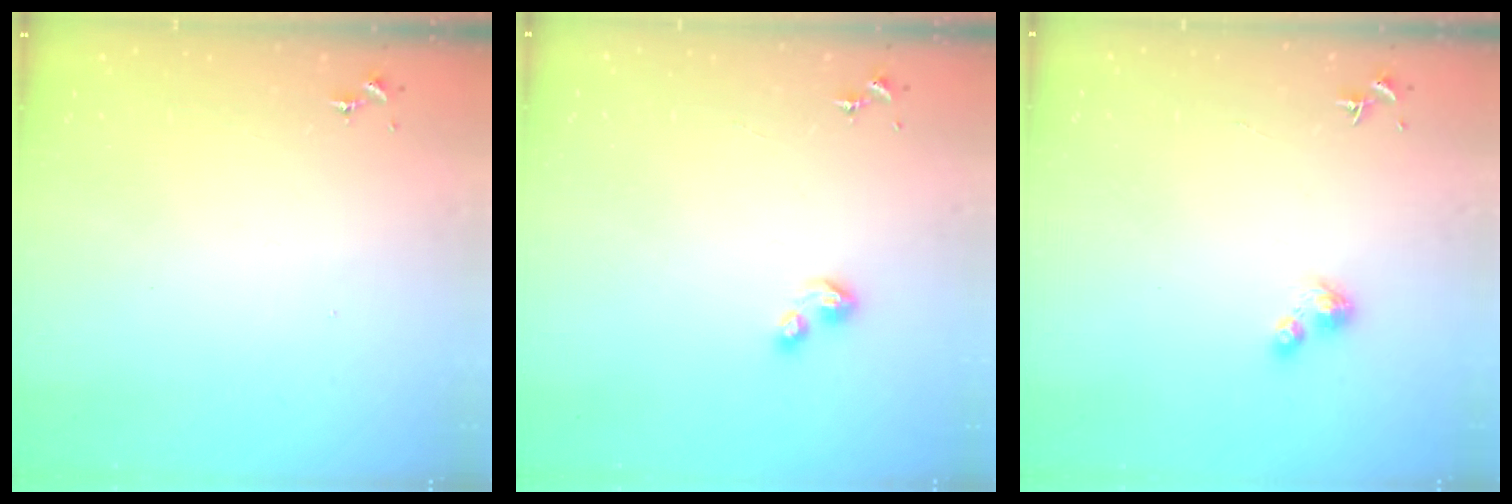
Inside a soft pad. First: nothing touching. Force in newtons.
{"total": 4.2, "press": 4.1, "slide": 0.7}
{"total": 3.6, "press": 3.6, "slide": 0.4}